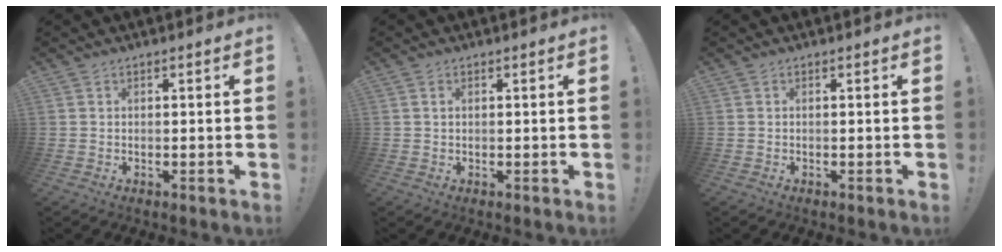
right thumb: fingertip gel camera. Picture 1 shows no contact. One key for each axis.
{"total": 0.8, "fx": 0.4, "fy": 0.5, "fz": 0.6, "tx": -0.009, "ty": 0.000, "tz": 0.006}
{"total": 0.0}